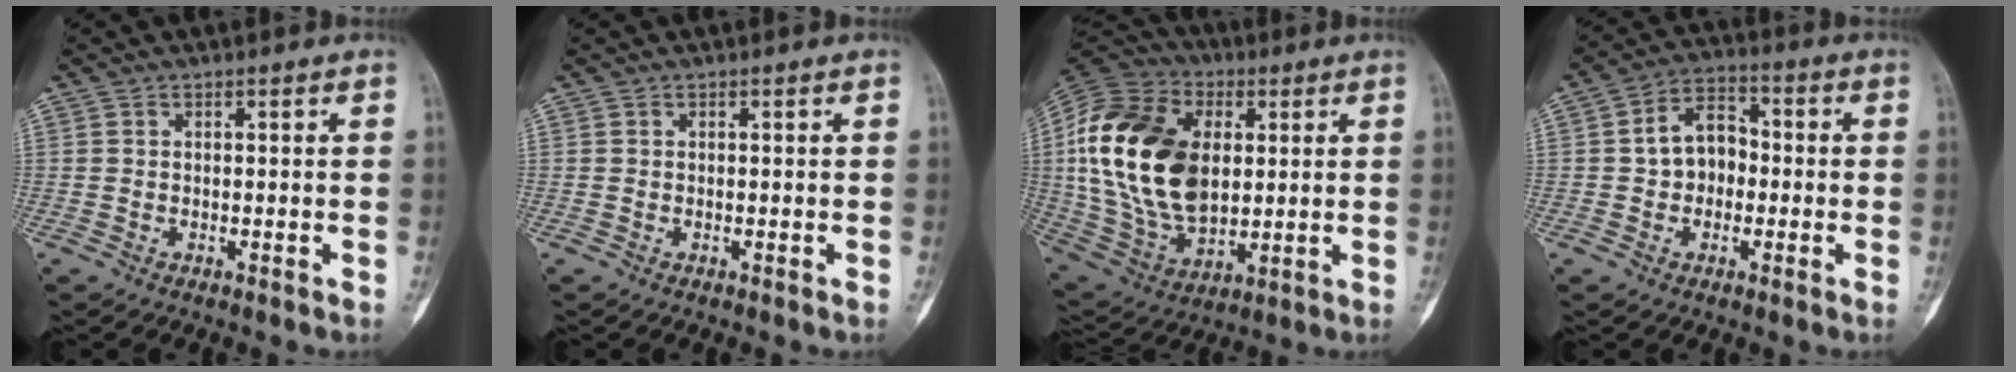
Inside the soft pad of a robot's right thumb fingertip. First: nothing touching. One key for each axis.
{"total": 0.0}
{"total": 26.3, "fx": 3.2, "fy": 16.8, "fz": 20.0, "tx": -0.390, "ty": -0.012, "tz": 0.063}
{"total": 8.1, "fx": -0.3, "fy": 6.1, "fz": 5.3, "tx": -0.060, "ty": 0.026, "tz": -0.018}